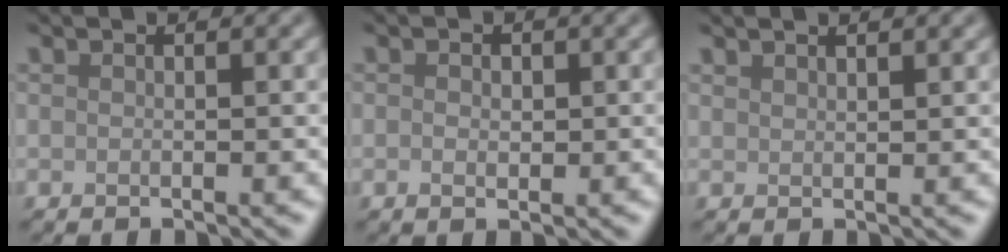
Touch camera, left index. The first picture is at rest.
{"total": 1.1, "force": [0.0, 0.8, 0.9], "torque": [-0.012, -0.001, -0.002]}
{"total": 1.3, "force": [1.2, 0.1, 0.4], "torque": [-0.006, 0.001, 0.018]}